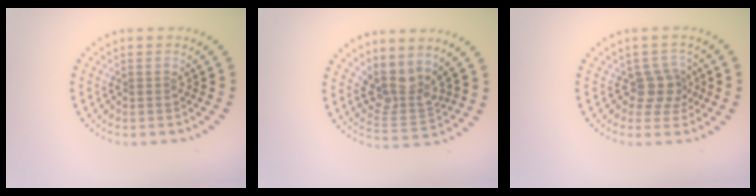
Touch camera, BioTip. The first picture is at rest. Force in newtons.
{"total": 3.6, "press": 2.8, "slide": 2.3}
{"total": 2.5, "press": 1.9, "slide": 1.6}